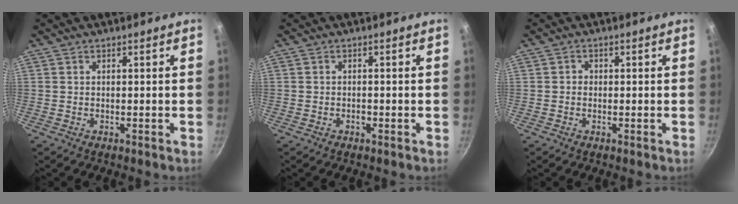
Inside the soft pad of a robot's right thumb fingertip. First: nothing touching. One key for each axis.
{"total": 1.4, "fx": -0.6, "fy": 1.0, "fz": 0.8, "tx": -0.008, "ty": 0.009, "tz": -0.008}
{"total": 0.9, "fx": -0.2, "fy": 0.8, "fz": 0.2, "tx": -0.002, "ty": 0.002, "tz": -0.004}